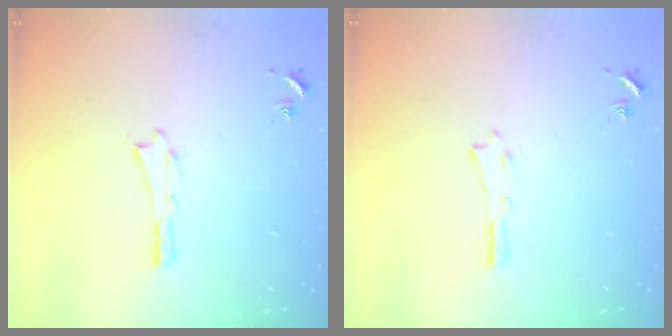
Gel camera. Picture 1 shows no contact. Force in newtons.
{"total": 0.0}